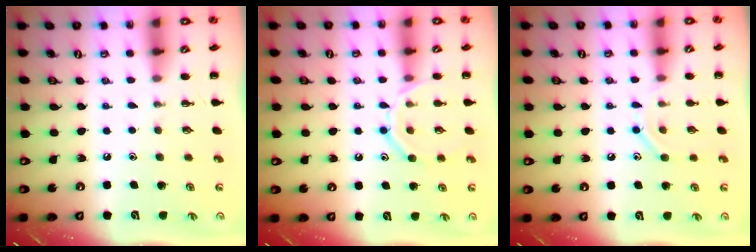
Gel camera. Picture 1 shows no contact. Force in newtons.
{"total": 12.2, "press": 12.1, "slide": 1.0}
{"total": 8.4, "press": 8.3, "slide": 1.4}